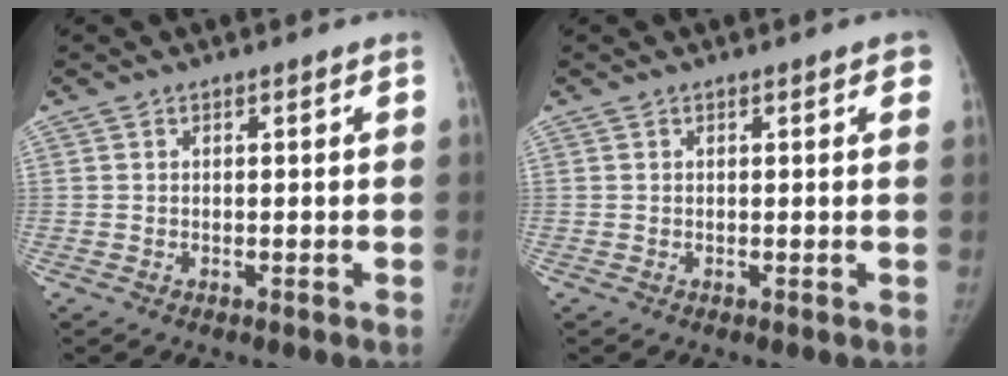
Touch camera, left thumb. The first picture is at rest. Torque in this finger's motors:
{"motor_torque": [-0.17, 0.02, 0.38, 0.09, -0.01]}